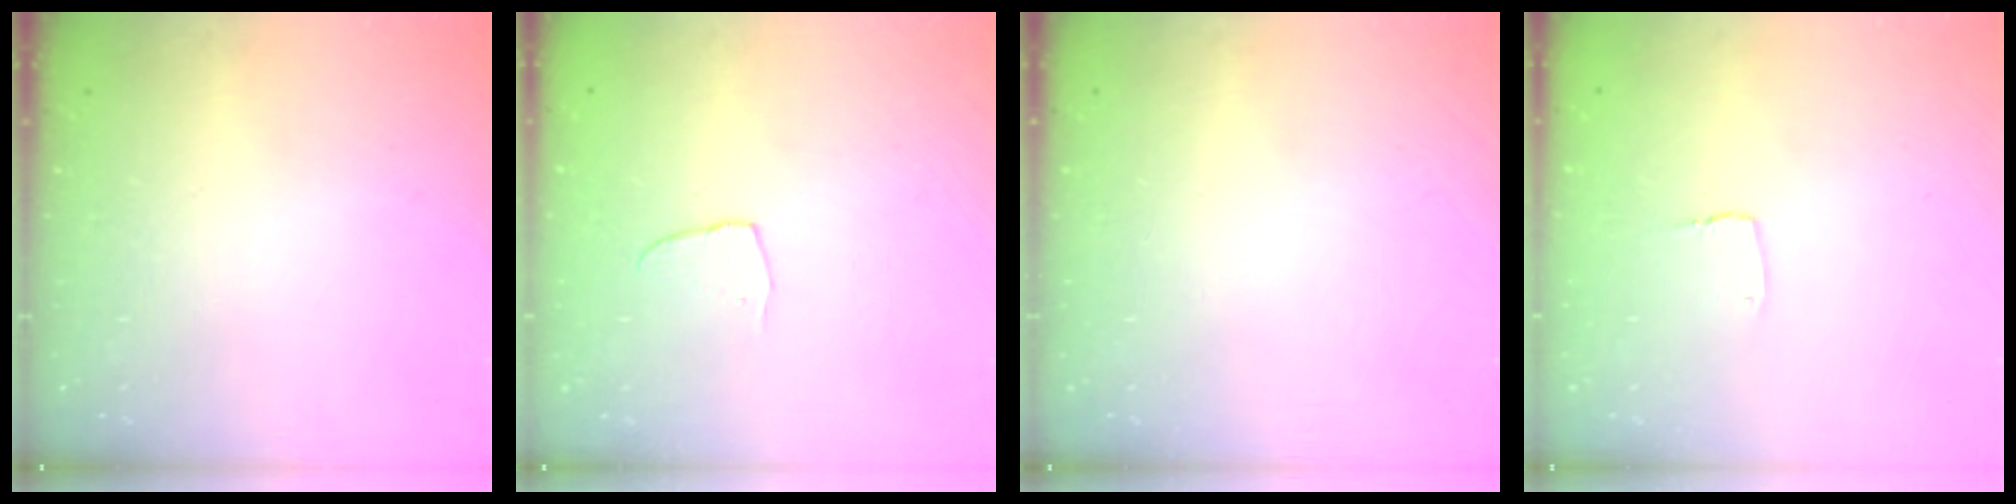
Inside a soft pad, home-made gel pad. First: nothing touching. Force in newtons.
{"total": 3.6, "press": 3.6, "slide": 0.3}
{"total": 0.0}
{"total": 2.7, "press": 2.7, "slide": 0.2}